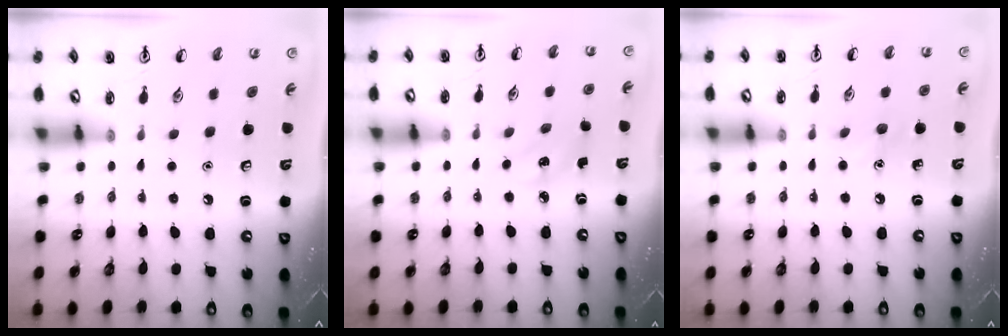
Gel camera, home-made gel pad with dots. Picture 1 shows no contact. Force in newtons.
{"total": 2.5, "press": 2.4, "slide": 0.9}
{"total": 4.4, "press": 4.1, "slide": 1.5}